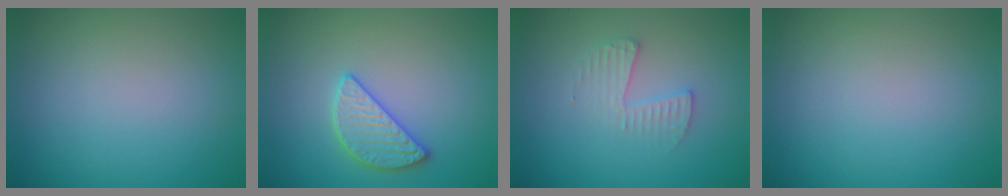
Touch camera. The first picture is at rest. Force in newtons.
{"total": 2.8, "press": 2.8, "slide": 0.3}
{"total": 2.1, "press": 2.0, "slide": 0.1}
{"total": 0.0}